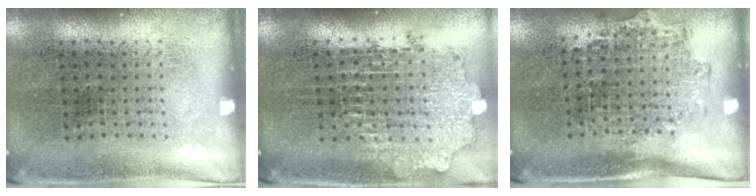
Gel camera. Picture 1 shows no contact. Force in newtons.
{"total": 2.1, "press": 1.6, "slide": 1.2}
{"total": 1.2, "press": 0.9, "slide": 0.8}